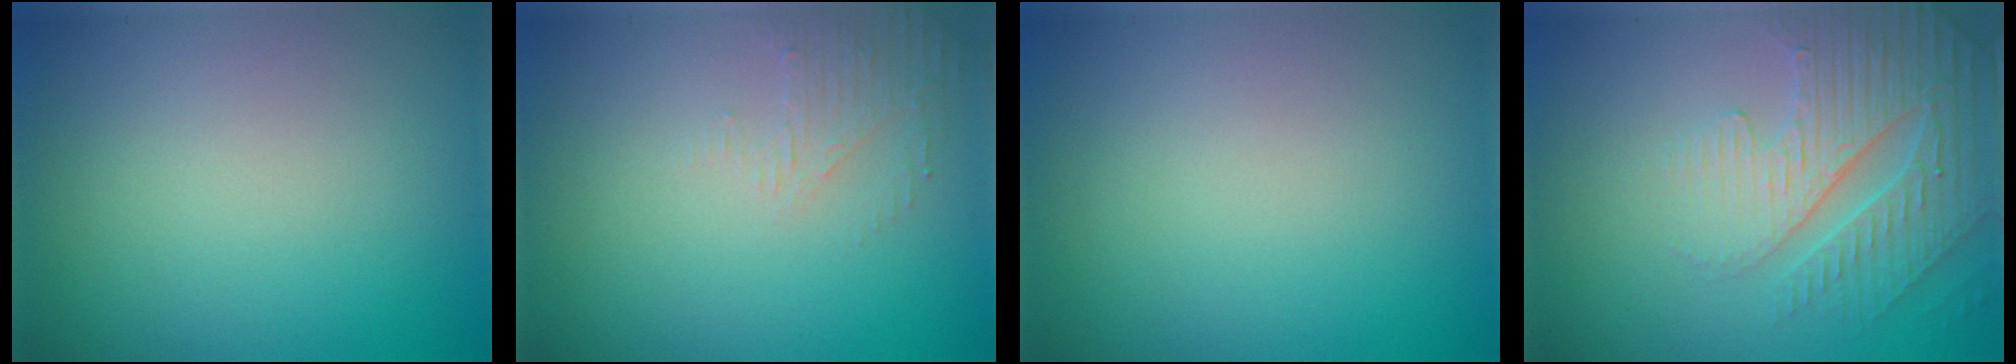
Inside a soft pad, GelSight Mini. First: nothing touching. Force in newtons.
{"total": 1.9, "press": 1.8, "slide": 0.4}
{"total": 0.0}
{"total": 4.5, "press": 4.3, "slide": 1.2}